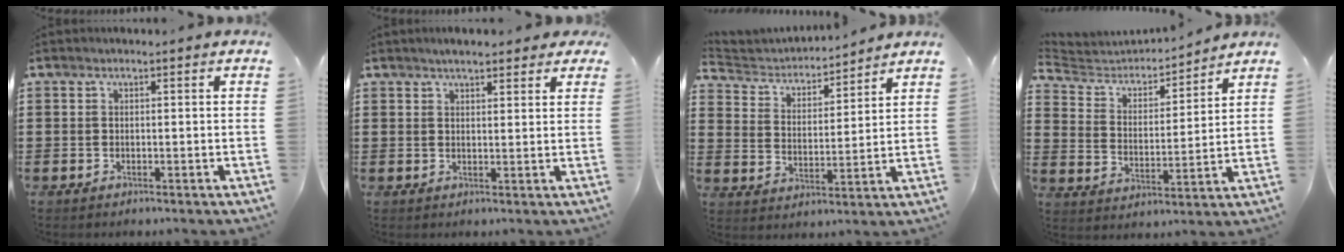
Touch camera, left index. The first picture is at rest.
{"total": 3.1, "force": [2.6, 0.8, 1.5], "torque": [-0.035, 0.004, 0.047]}
{"total": 3.7, "force": [3.6, 1.0, 0.3], "torque": [-0.031, -0.028, 0.056]}
{"total": 4.5, "force": [4.2, 1.5, 0.5], "torque": [-0.040, -0.028, 0.066]}